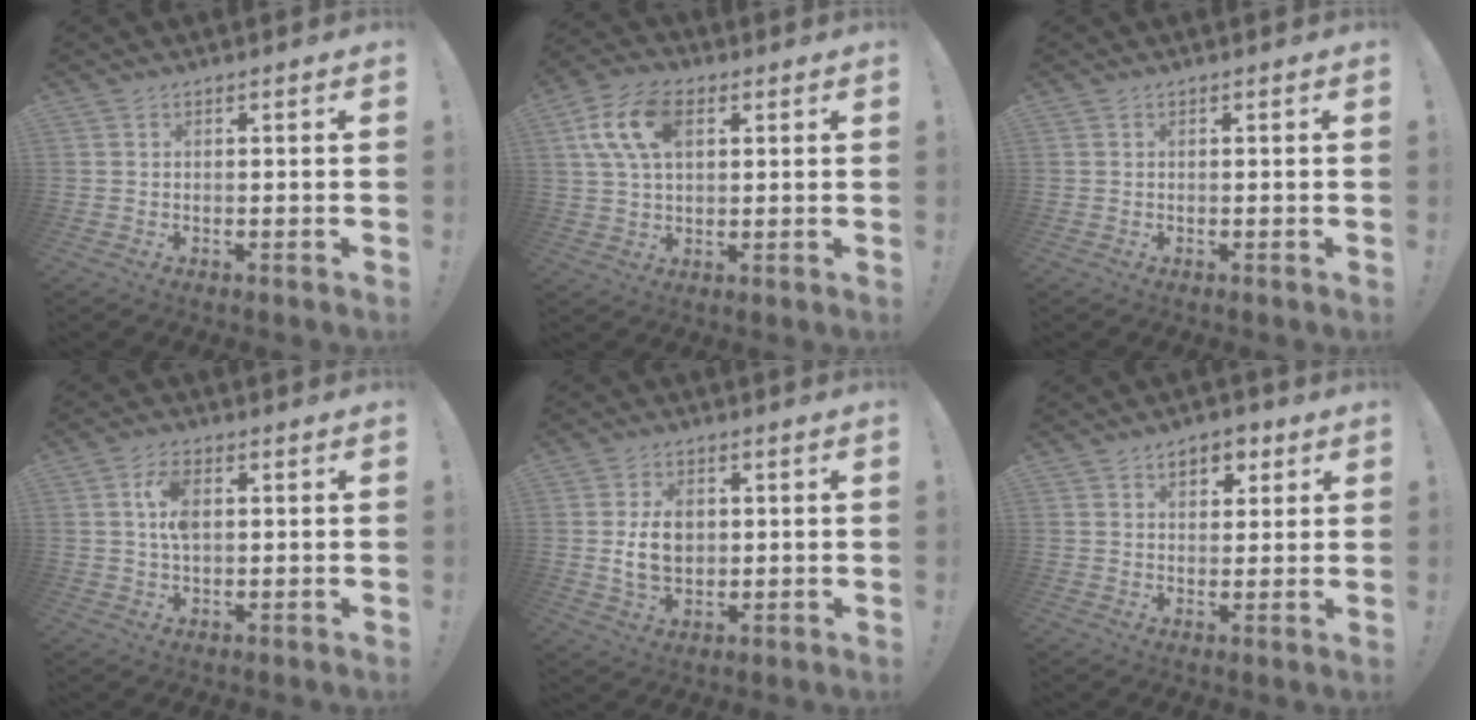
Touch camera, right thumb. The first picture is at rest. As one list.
[{"total": 13.4, "force": [4.2, 8.1, 9.9], "torque": [-0.187, 0.009, 0.081]}, {"total": 0.0}, {"total": 6.8, "force": [1.4, 3.7, 5.5], "torque": [-0.101, 0.001, 0.021]}, {"total": 8.8, "force": [0.6, 6.3, 6.1], "torque": [-0.095, 0.004, 0.009]}, {"total": 6.2, "force": [3.0, 4.2, 3.3], "torque": [-0.036, -0.004, 0.051]}]